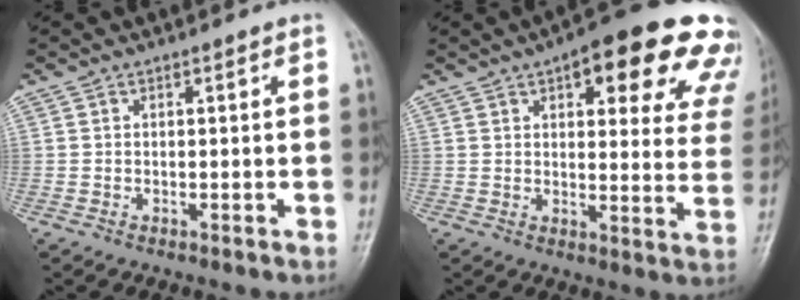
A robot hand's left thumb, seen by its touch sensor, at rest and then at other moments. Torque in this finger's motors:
{"motor_torque": [0.47, 0.54, 0.88, -0.38, 0.07]}